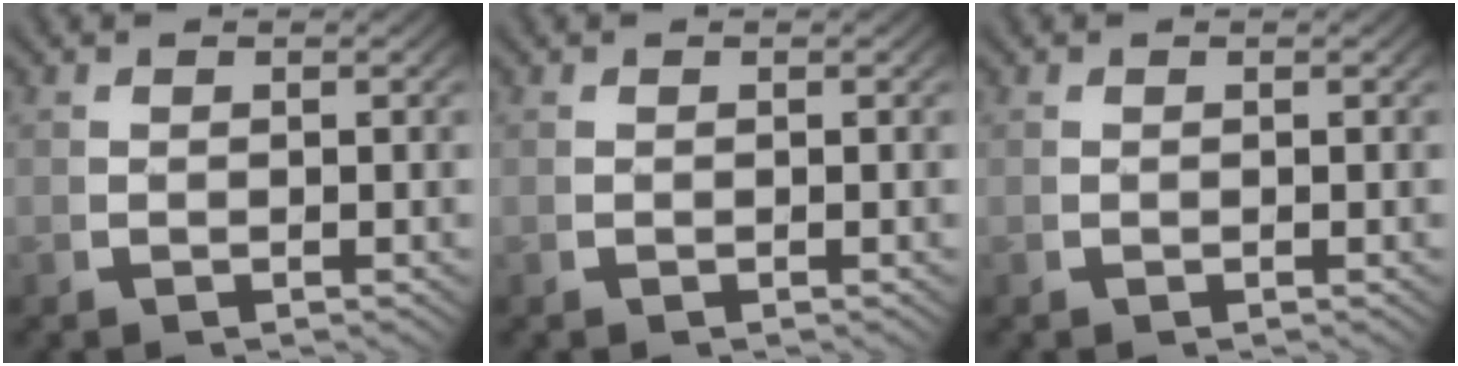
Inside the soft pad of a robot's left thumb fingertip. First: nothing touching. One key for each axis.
{"total": 0.0}
{"total": 0.0}